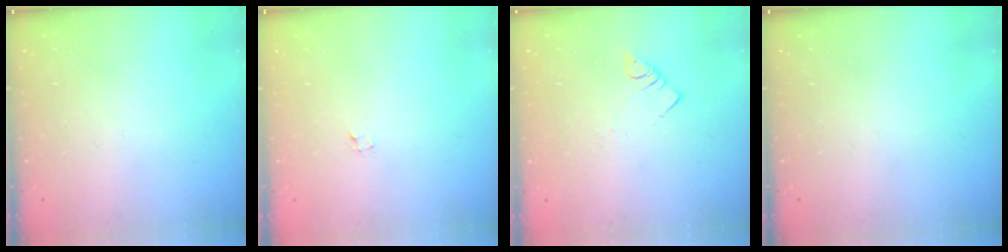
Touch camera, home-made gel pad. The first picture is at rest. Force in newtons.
{"total": 1.2, "press": 1.2, "slide": 0.1}
{"total": 2.8, "press": 2.8, "slide": 0.2}
{"total": 0.0}